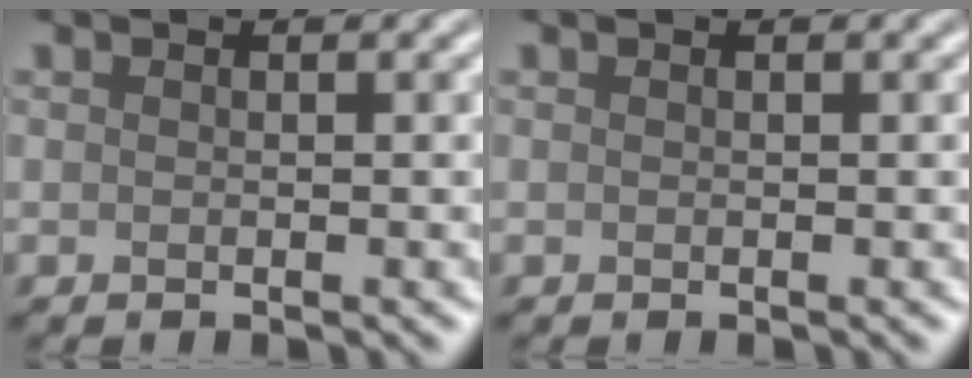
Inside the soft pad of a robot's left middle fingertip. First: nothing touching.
{"total": 0.0}